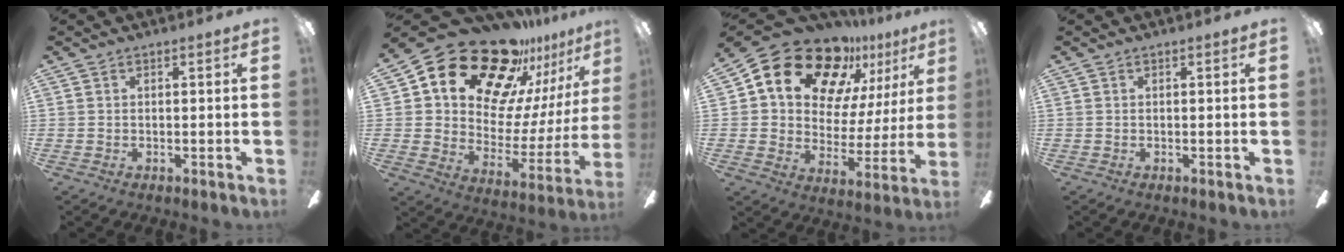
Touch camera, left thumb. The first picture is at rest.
{"total": 22.2, "force": [17.6, 10.3, 8.7], "torque": [-0.151, -0.127, 0.318]}
{"total": 20.5, "force": [13.5, 12.3, 9.3], "torque": [-0.167, -0.079, 0.248]}
{"total": 0.0}